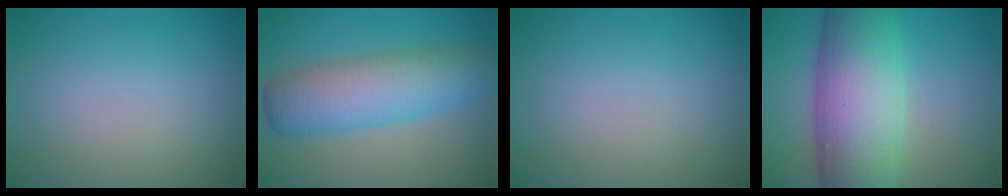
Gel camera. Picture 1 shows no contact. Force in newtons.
{"total": 7.2, "press": 7.2, "slide": 0.1}
{"total": 0.0}
{"total": 12.4, "press": 12.4, "slide": 0.4}